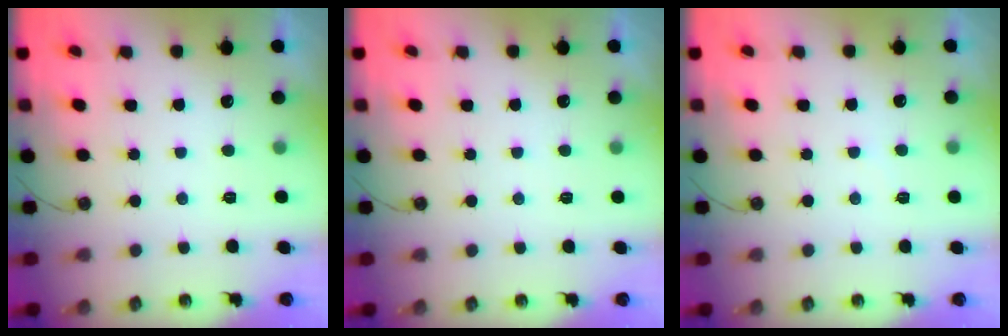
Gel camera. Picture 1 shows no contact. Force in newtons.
{"total": 2.8, "press": 2.8, "slide": 0.5}
{"total": 2.0, "press": 2.0, "slide": 0.3}